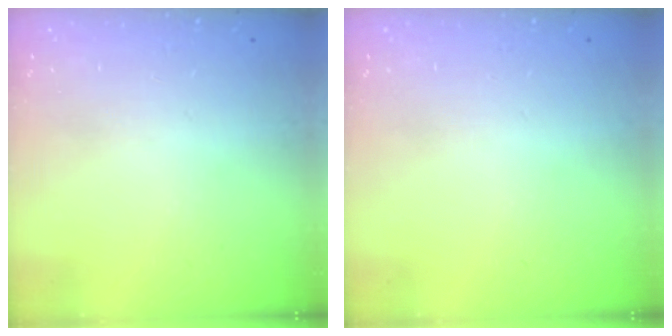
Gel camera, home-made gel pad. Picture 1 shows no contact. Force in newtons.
{"total": 0.0}